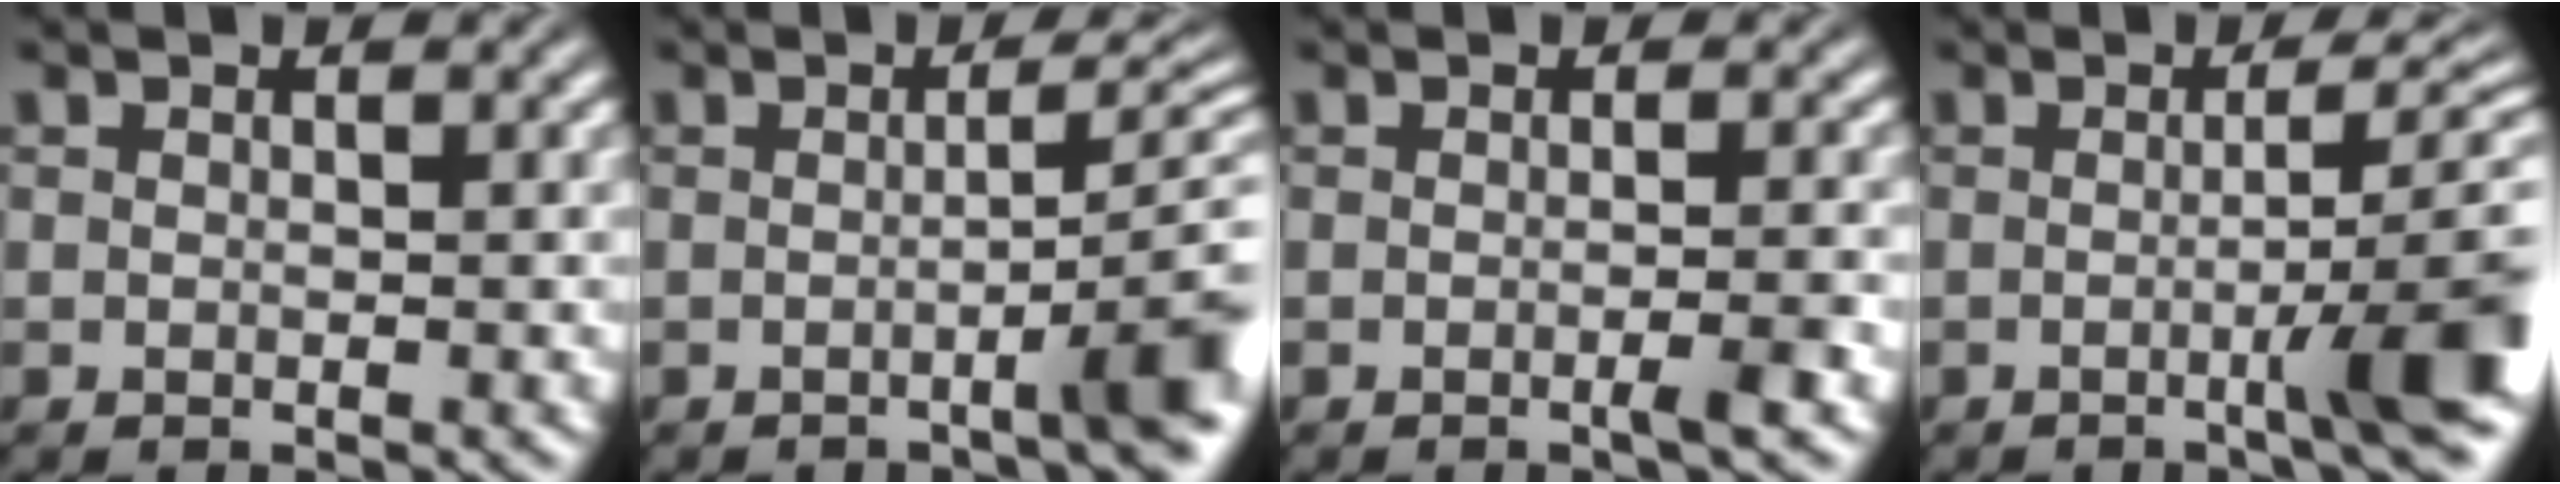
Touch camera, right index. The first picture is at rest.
{"total": 4.3, "force": [-0.8, 0.4, 4.2], "torque": [-0.042, 0.011, -0.018]}
{"total": 1.6, "force": [-0.8, -0.2, 1.4], "torque": [-0.022, 0.002, -0.015]}
{"total": 6.1, "force": [-1.1, 0.6, 5.9], "torque": [-0.073, 0.003, -0.021]}